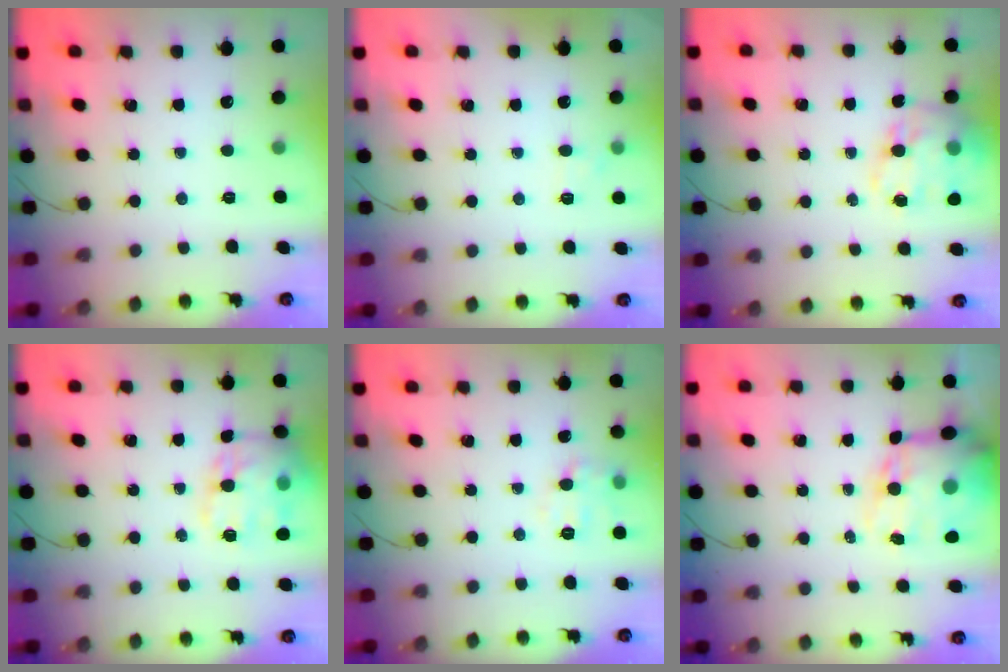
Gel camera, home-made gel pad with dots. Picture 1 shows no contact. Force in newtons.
{"total": 4.6, "press": 4.4, "slide": 1.3}
{"total": 17.3, "press": 16.9, "slide": 3.9}
{"total": 16.8, "press": 16.6, "slide": 2.2}
{"total": 7.0, "press": 6.9, "slide": 0.7}
{"total": 17.4, "press": 16.9, "slide": 4.2}